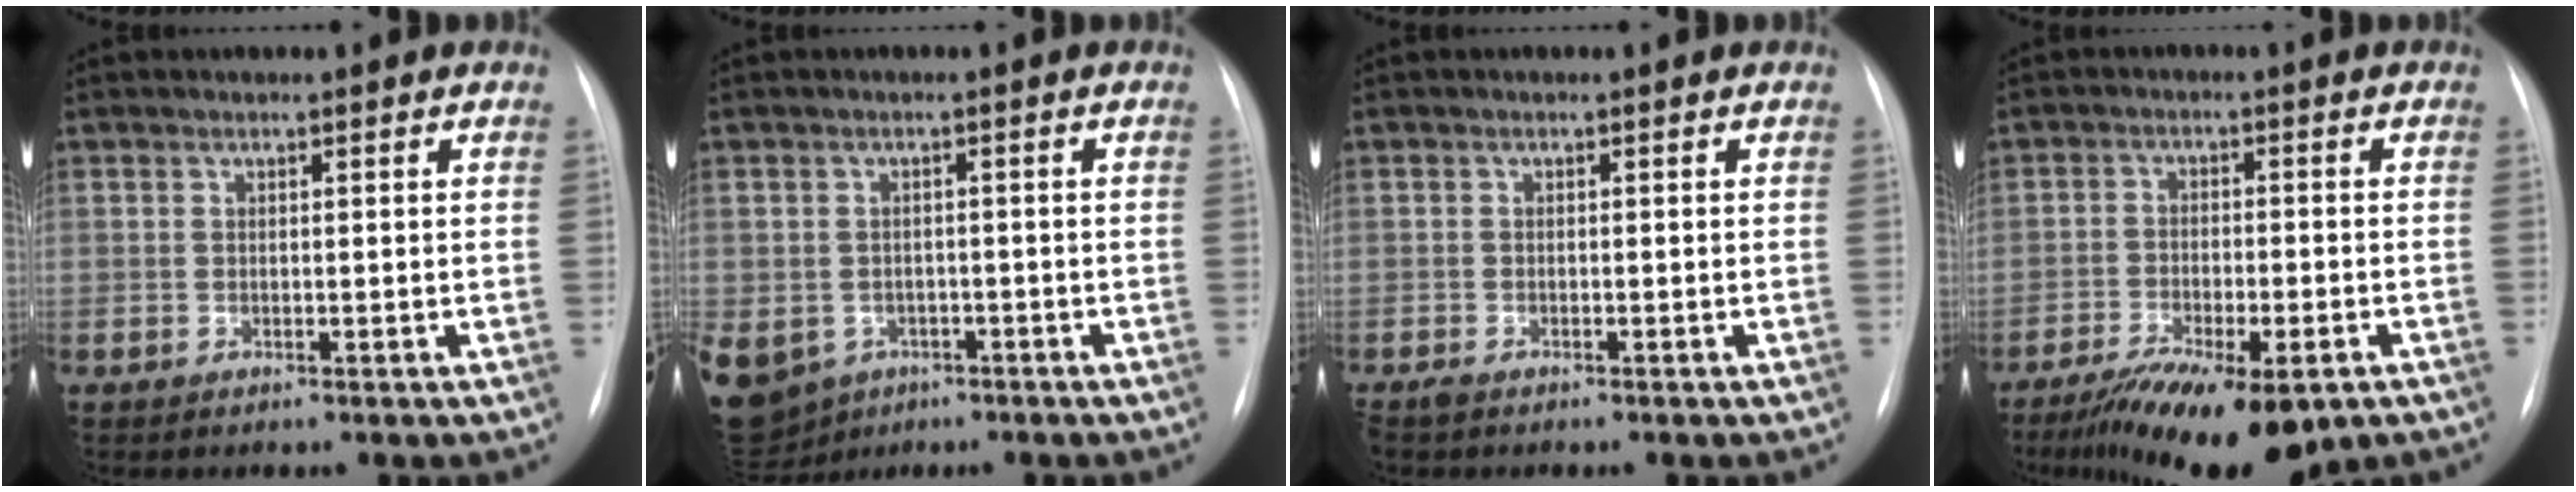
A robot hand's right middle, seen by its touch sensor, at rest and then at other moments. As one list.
[{"total": 18.1, "force": [-8.3, 14.6, 6.9], "torque": [-0.234, -0.005, -0.107]}, {"total": 1.1, "force": [-0.9, 0.4, 0.5], "torque": [-0.014, -0.004, -0.014]}, {"total": 14.5, "force": [-9.5, 4.4, 10.0], "torque": [-0.145, -0.022, -0.144]}]